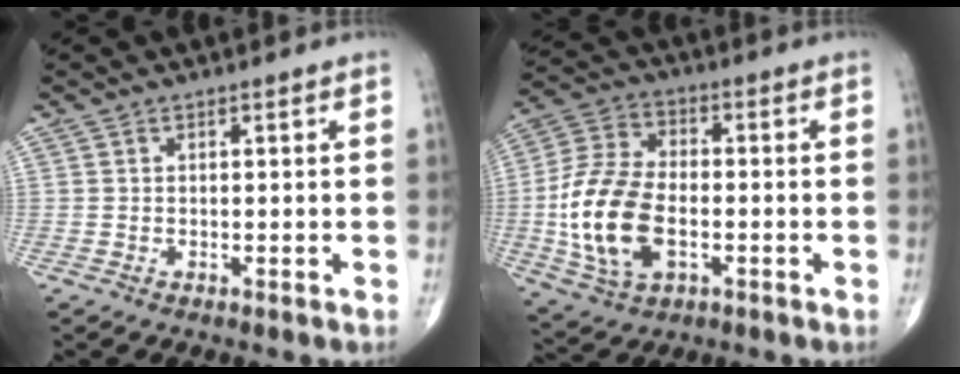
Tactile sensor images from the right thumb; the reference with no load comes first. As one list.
[{"total": 16.2, "force": [-2.9, 9.6, 12.8], "torque": [-0.258, 0.012, -0.052]}]